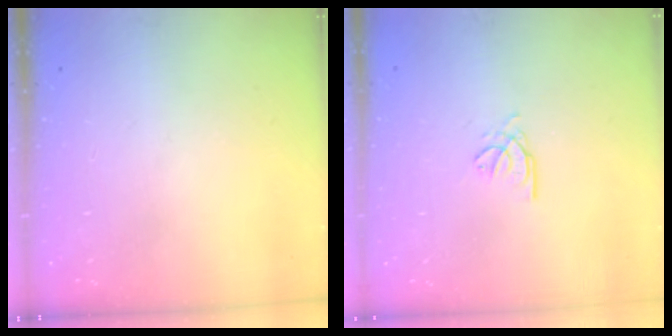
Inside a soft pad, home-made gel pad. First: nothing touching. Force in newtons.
{"total": 2.6, "press": 2.6, "slide": 0.3}